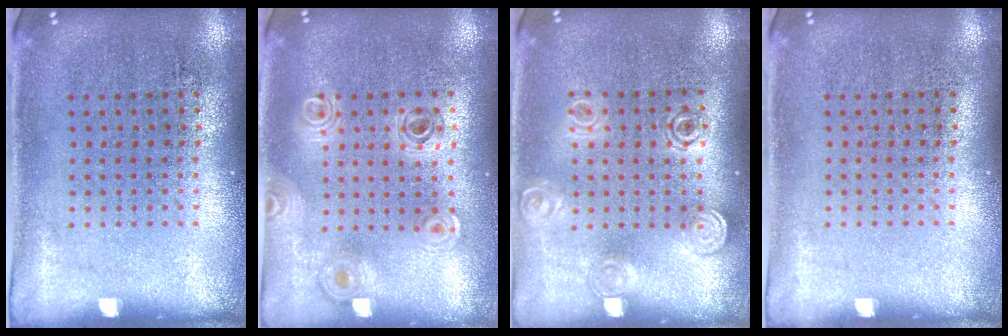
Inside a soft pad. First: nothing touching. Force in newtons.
{"total": 0.8, "press": 0.8, "slide": 0.1}
{"total": 1.4, "press": 1.2, "slide": 0.7}
{"total": 0.0}